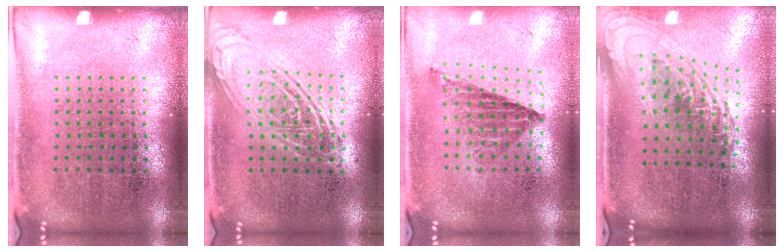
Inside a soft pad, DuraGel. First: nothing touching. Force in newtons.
{"total": 2.5, "press": 2.5, "slide": 0.3}
{"total": 0.8, "press": 0.8, "slide": 0.1}
{"total": 2.3, "press": 1.7, "slide": 1.5}